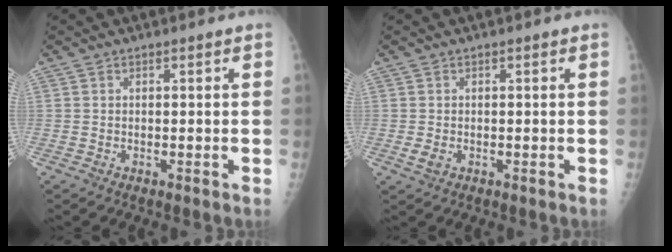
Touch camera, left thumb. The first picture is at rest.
{"total": 1.8, "force": [-0.5, 1.2, 1.2], "torque": [-0.024, -0.003, -0.008]}